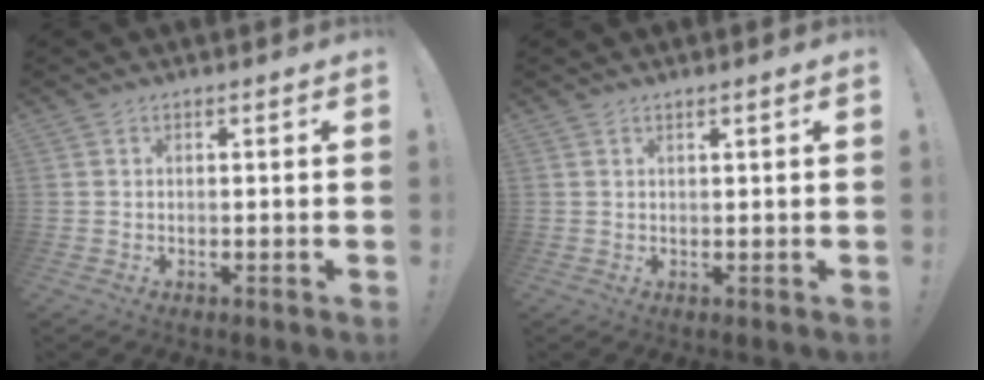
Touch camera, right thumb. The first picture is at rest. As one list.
[{"total": 1.1, "force": [0.6, -0.3, 0.9], "torque": [-0.015, 0.000, 0.009]}]